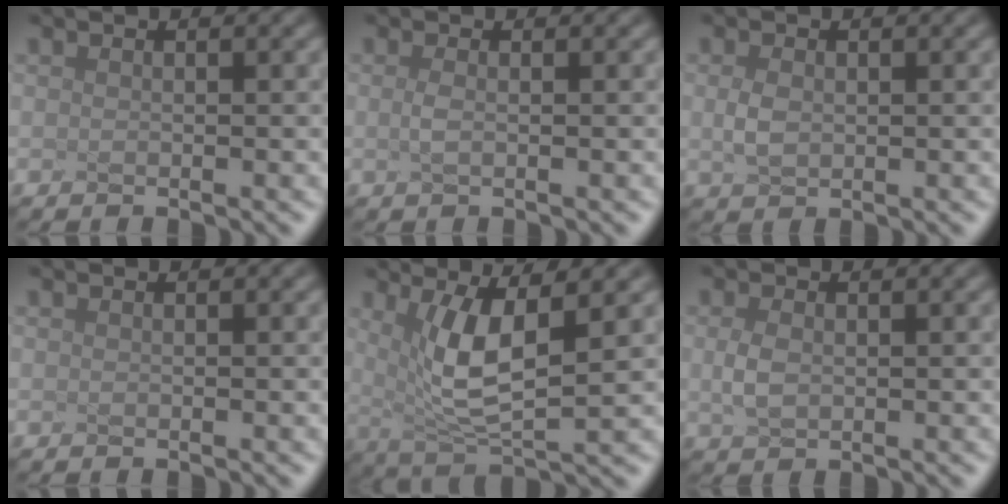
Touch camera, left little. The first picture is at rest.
{"total": 1.2, "force": [-1.0, -0.6, 0.0], "torque": [-0.031, -0.007, 0.011]}
{"total": 1.1, "force": [-1.0, -0.5, -0.1], "torque": [-0.040, -0.008, 0.027]}
{"total": 0.0}
{"total": 4.9, "force": [0.4, 0.8, 4.8], "torque": [-0.135, -0.016, 0.054]}
{"total": 1.1, "force": [-0.9, -0.6, 0.0], "torque": [-0.041, -0.006, 0.027]}